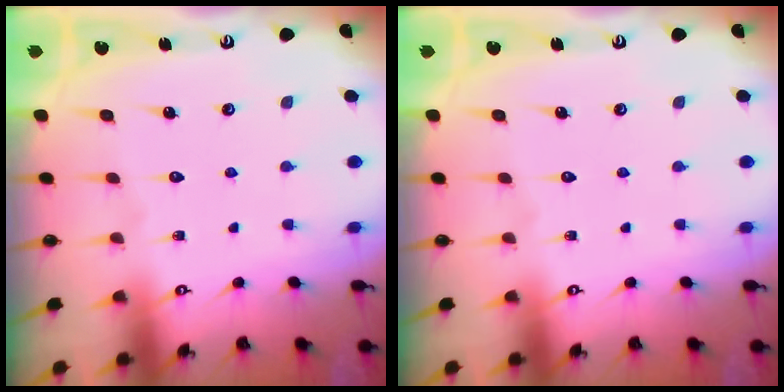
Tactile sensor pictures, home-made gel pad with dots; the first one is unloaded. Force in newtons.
{"total": 0.0}